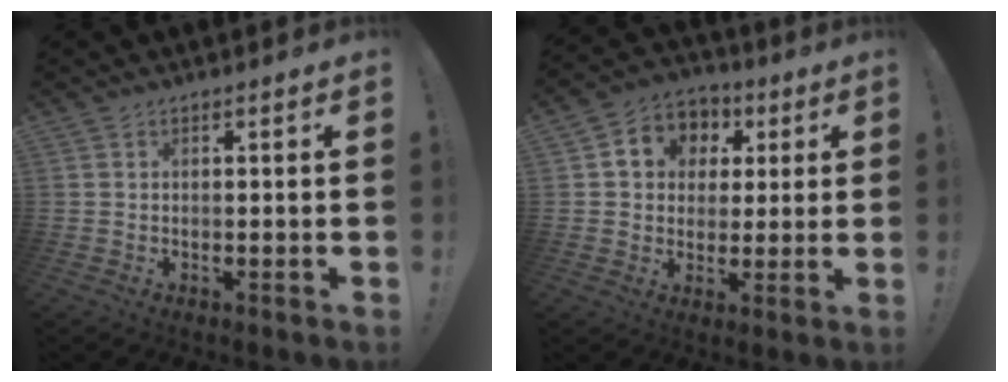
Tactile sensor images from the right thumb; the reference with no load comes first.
{"total": 9.1, "force": [2.0, 8.3, 3.1], "torque": [-0.050, -0.004, 0.045]}